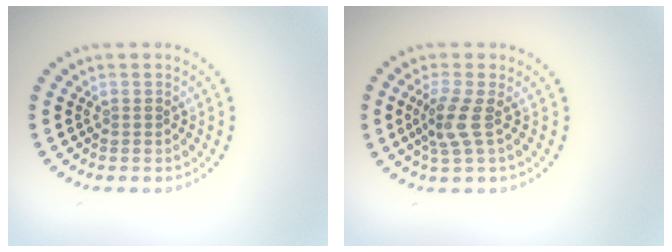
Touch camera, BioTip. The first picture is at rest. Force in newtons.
{"total": 2.6, "press": 2.0, "slide": 1.5}